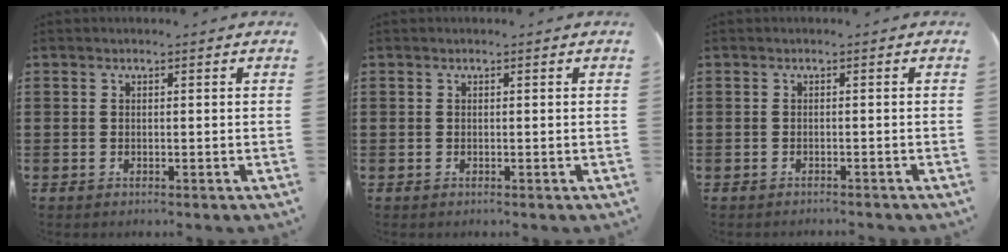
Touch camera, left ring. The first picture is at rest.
{"total": 0.0}
{"total": 0.6, "force": [-0.6, 0.0, 0.1], "torque": [-0.004, -0.001, -0.013]}